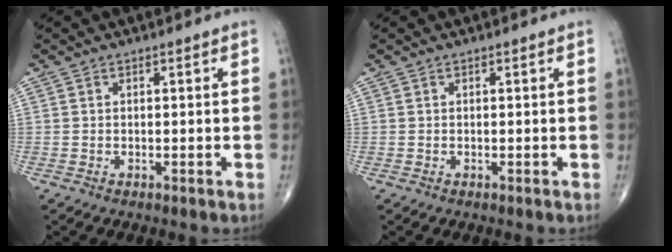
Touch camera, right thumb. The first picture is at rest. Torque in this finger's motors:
{"motor_torque": [0.00, 0.00, 0.02, 0.02, 0.00]}